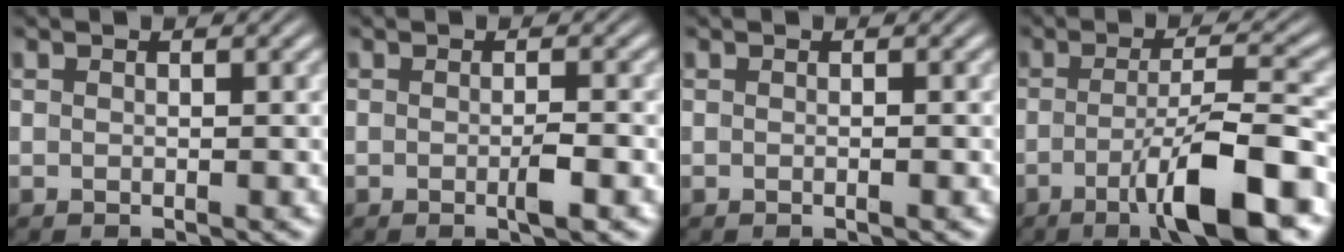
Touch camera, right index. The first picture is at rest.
{"total": 1.3, "force": [-0.6, 0.2, 1.1], "torque": [-0.012, 0.003, -0.015]}
{"total": 0.0}
{"total": 7.8, "force": [-3.6, 1.3, 6.8], "torque": [-0.100, -0.005, -0.053]}